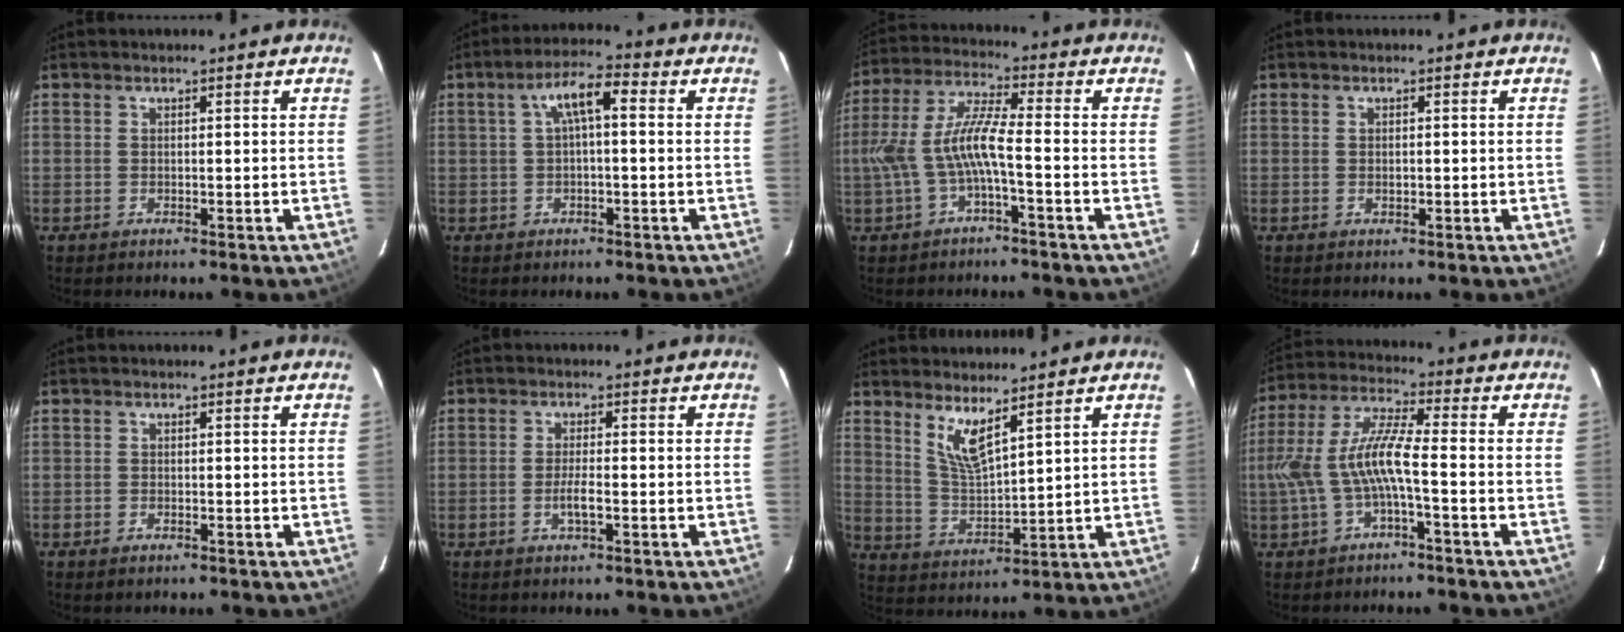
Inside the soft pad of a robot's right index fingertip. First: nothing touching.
{"total": 5.7, "force": [0.7, 1.8, 5.4], "torque": [-0.102, 0.021, 0.016]}
{"total": 8.7, "force": [-2.6, 1.2, 8.2], "torque": [-0.188, 0.011, -0.042]}
{"total": 0.8, "force": [0.0, 0.5, 0.6], "torque": [-0.010, 0.002, 0.001]}
{"total": 1.0, "force": [-0.7, 0.6, 0.4], "torque": [-0.006, -0.001, -0.011]}
{"total": 2.9, "force": [-1.1, 0.2, 2.7], "torque": [-0.053, -0.003, -0.020]}
{"total": 6.6, "force": [4.7, 1.2, 4.5], "torque": [-0.089, -0.012, 0.100]}
{"total": 9.6, "force": [-2.4, 1.6, 9.1], "torque": [-0.202, 0.010, -0.039]}